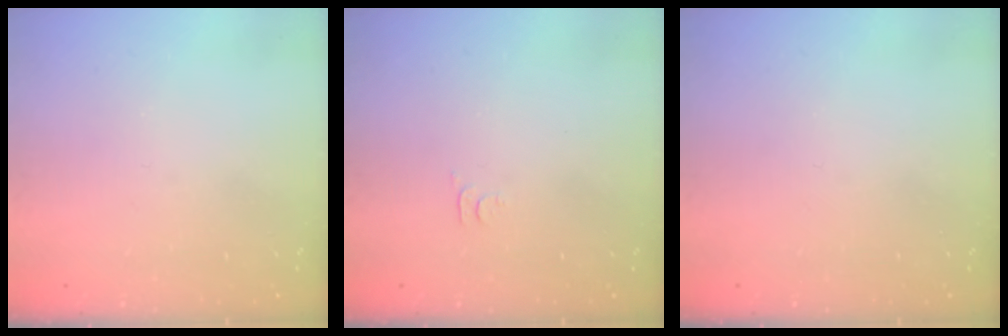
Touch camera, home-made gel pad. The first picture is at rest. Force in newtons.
{"total": 3.4, "press": 3.4, "slide": 0.5}
{"total": 0.0}